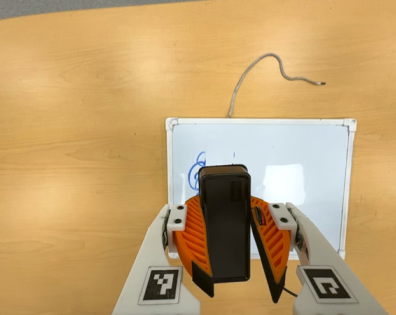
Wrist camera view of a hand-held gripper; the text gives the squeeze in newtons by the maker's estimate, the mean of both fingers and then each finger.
{"total": 10.0, "left": 10.6, "right": 9.4}